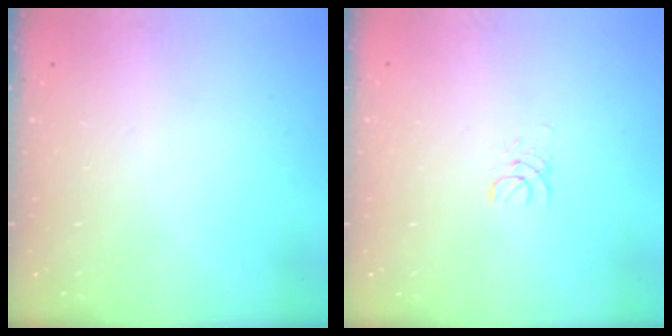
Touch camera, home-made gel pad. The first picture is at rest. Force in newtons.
{"total": 1.0, "press": 1.0, "slide": 0.1}